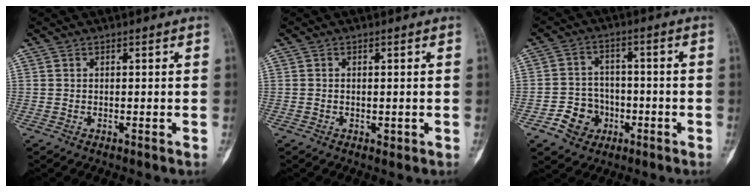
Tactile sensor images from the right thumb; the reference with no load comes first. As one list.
[{"total": 0.9, "force": [-0.1, 0.7, 0.6], "torque": [-0.007, -0.001, -0.001]}, {"total": 7.5, "force": [-3.2, 6.5, 2.1], "torque": [-0.002, 0.025, -0.052]}]